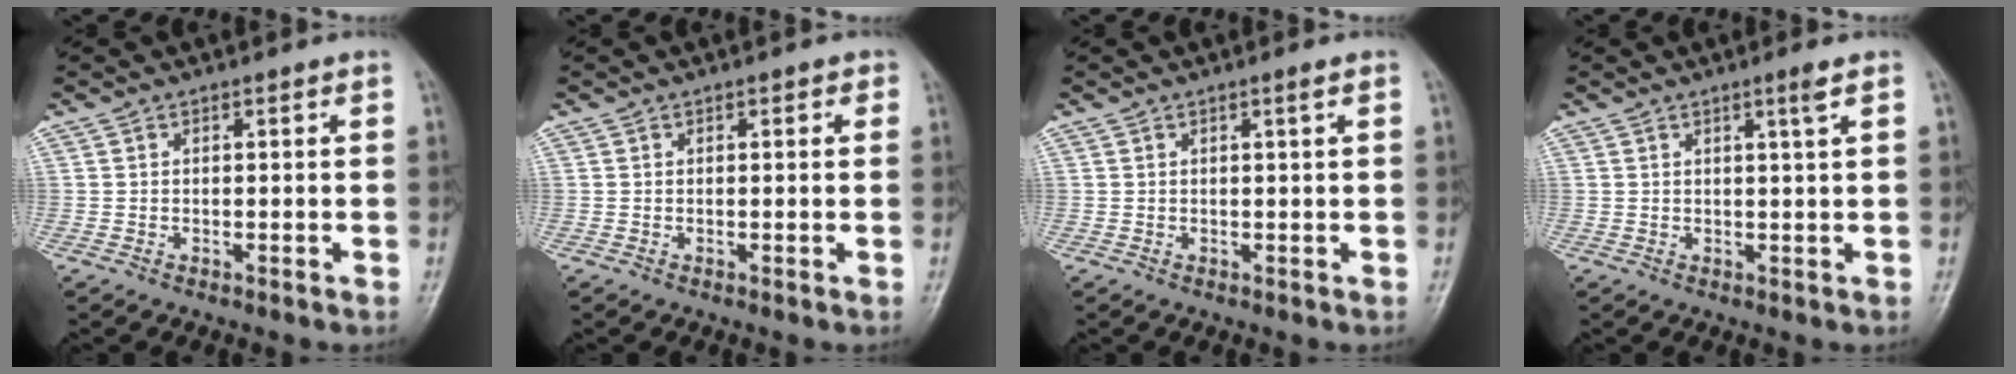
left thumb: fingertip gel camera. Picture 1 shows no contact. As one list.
[{"total": 1.3, "force": [0.5, 0.7, 1.0], "torque": [-0.008, 0.001, 0.004]}, {"total": 0.7, "force": [0.3, -0.4, 0.5], "torque": [-0.014, -0.003, 0.009]}, {"total": 1.8, "force": [1.0, -0.6, 1.4], "torque": [-0.027, -0.011, 0.020]}]